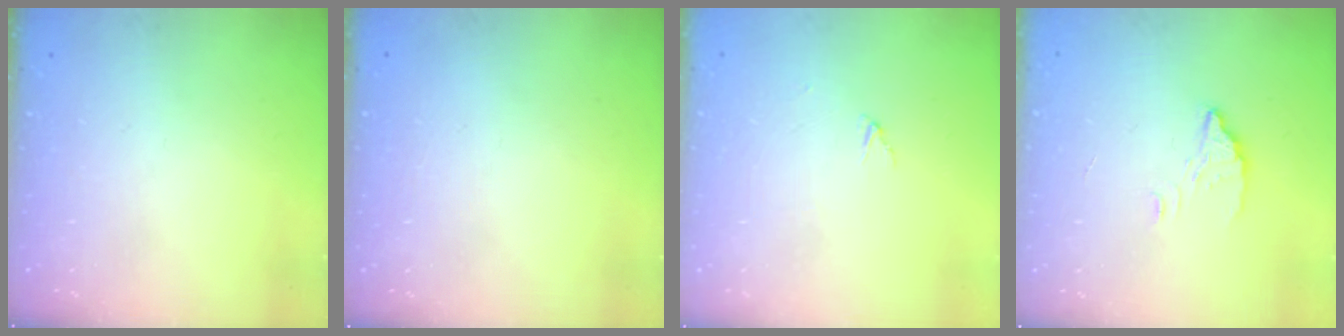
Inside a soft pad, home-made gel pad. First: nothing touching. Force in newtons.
{"total": 2.3, "press": 2.3, "slide": 0.1}
{"total": 2.7, "press": 2.7, "slide": 0.1}
{"total": 3.0, "press": 3.0, "slide": 0.2}